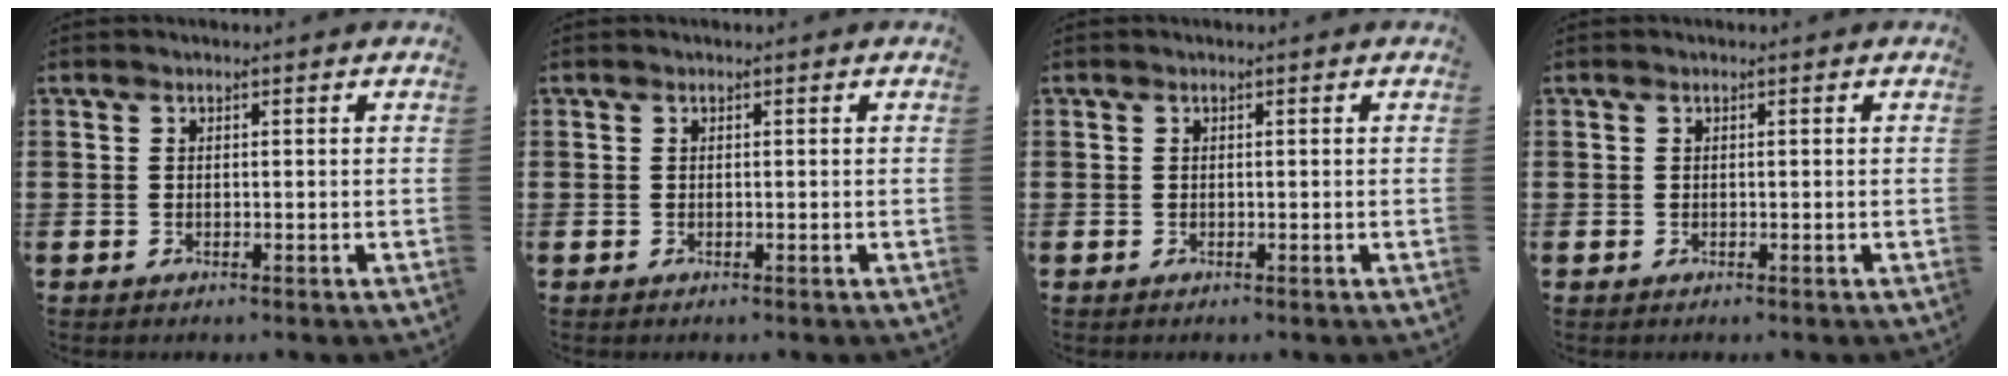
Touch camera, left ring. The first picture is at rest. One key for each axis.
{"total": 0.0}
{"total": 0.0}
{"total": 0.0}